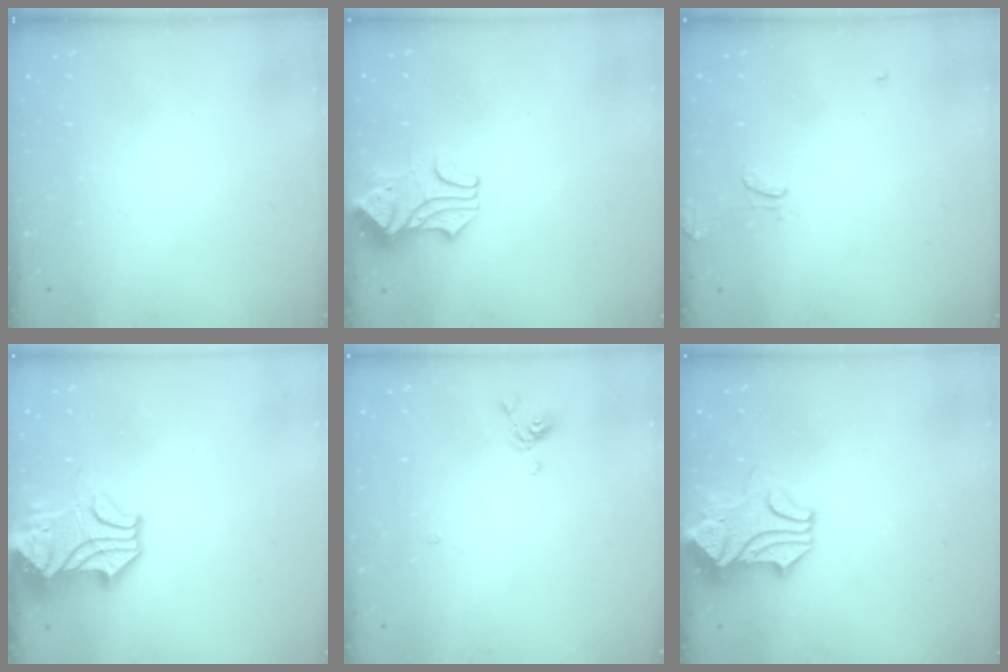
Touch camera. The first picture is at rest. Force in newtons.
{"total": 1.7, "press": 1.2, "slide": 1.1}
{"total": 0.0}
{"total": 5.7, "press": 5.6, "slide": 1.3}
{"total": 2.6, "press": 2.6, "slide": 0.2}
{"total": 1.3, "press": 0.7, "slide": 1.1}